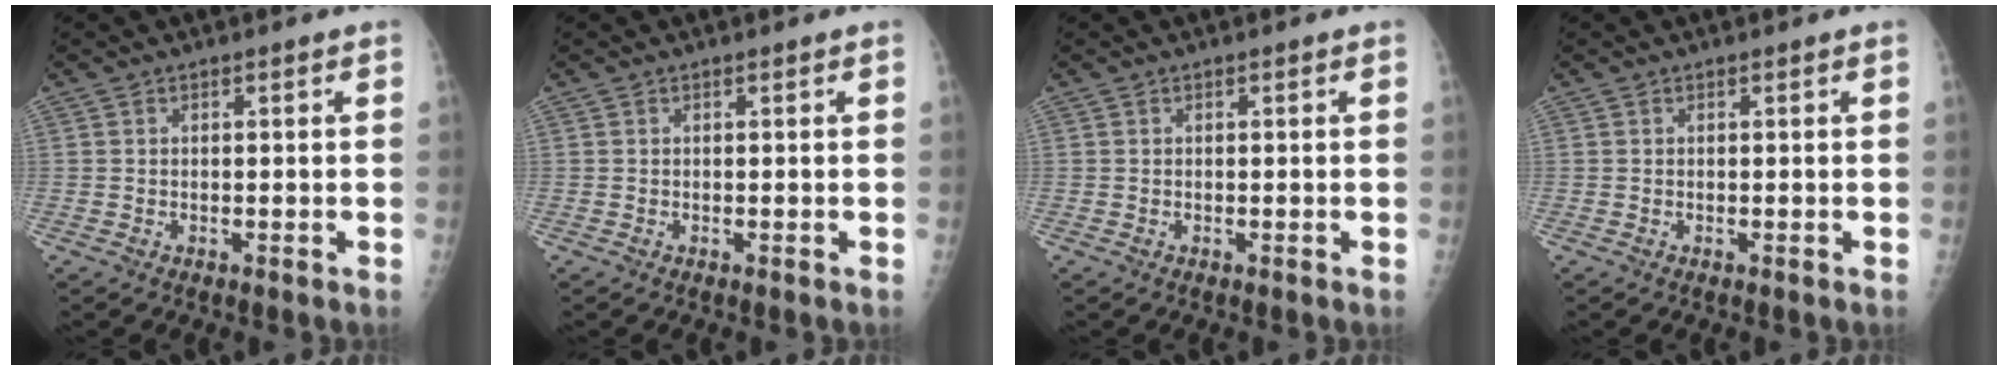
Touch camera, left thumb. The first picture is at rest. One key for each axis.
{"total": 0.0}
{"total": 0.0}
{"total": 0.0}